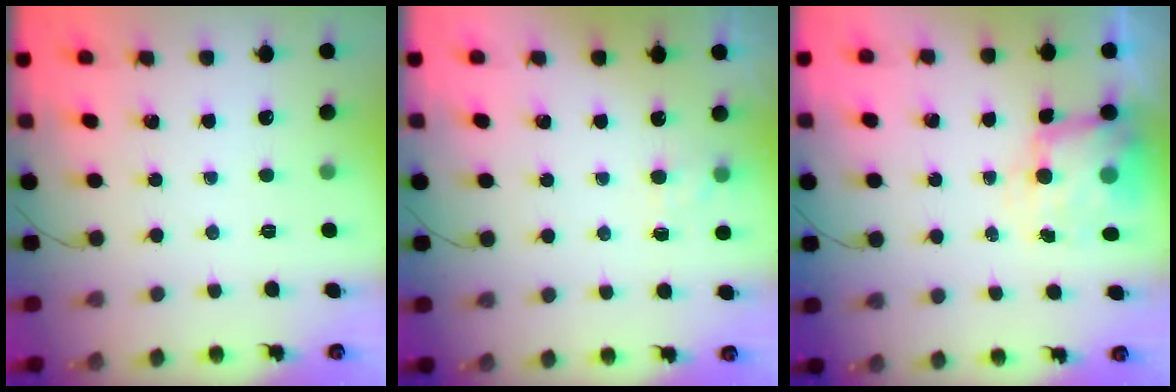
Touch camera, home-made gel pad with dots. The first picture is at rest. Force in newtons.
{"total": 5.0, "press": 4.7, "slide": 1.6}
{"total": 7.4, "press": 7.3, "slide": 0.9}